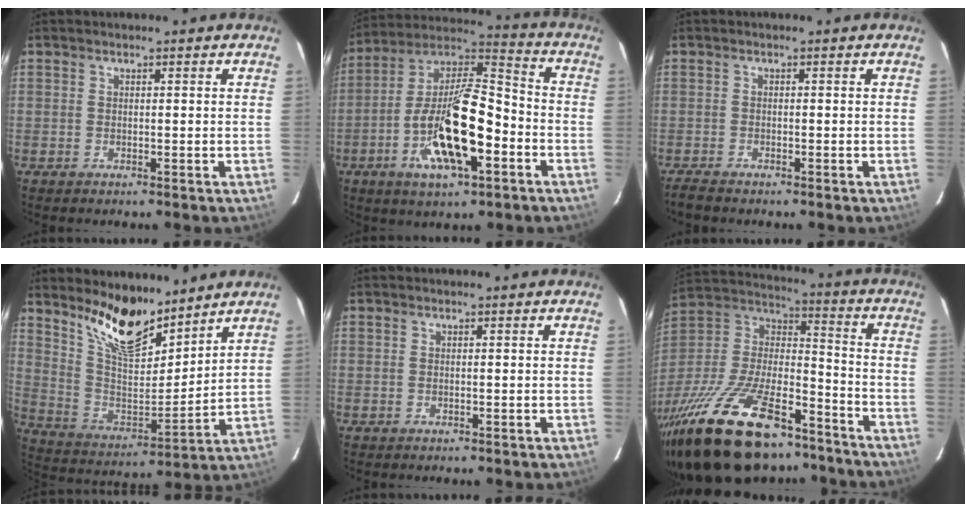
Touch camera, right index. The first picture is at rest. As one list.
[{"total": 19.5, "force": [-6.8, 6.7, 17.0], "torque": [-0.324, -0.004, -0.128]}, {"total": 2.5, "force": [-2.3, 0.3, 1.0], "torque": [-0.031, -0.009, -0.044]}, {"total": 14.6, "force": [11.4, 4.8, 7.8], "torque": [-0.154, -0.012, 0.217]}, {"total": 0.0}, {"total": 34.1, "force": [-23.4, 13.7, 20.6], "torque": [-0.417, -0.020, -0.369]}]